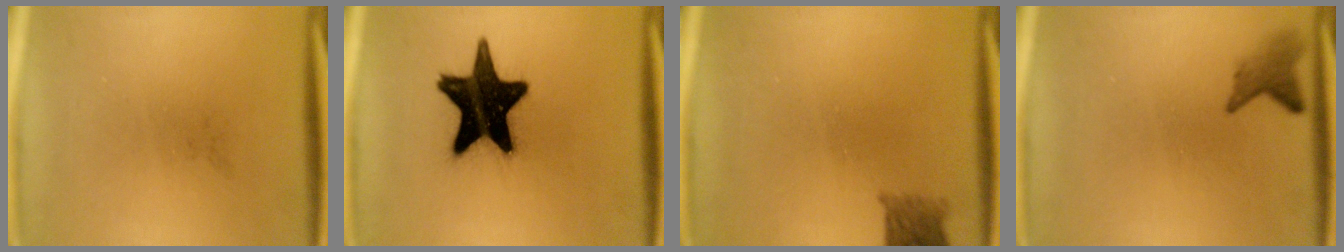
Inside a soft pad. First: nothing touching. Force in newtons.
{"total": 19.3}
{"total": 2.8}
{"total": 2.4}